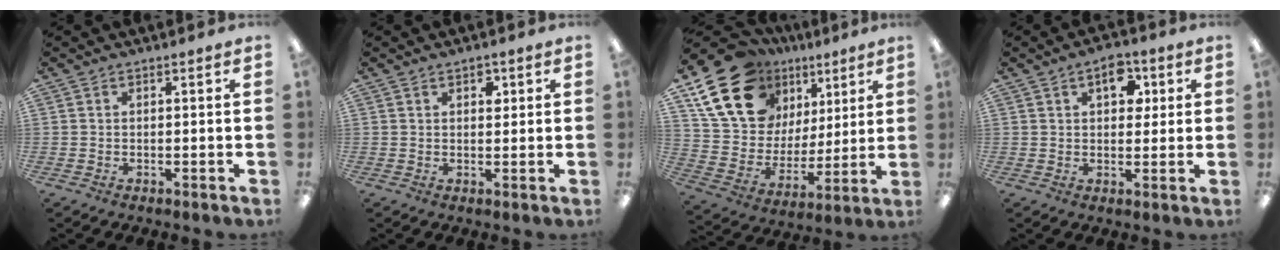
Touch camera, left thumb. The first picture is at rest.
{"total": 2.5, "force": [1.3, 1.5, 1.5], "torque": [-0.008, -0.005, 0.017]}
{"total": 23.1, "force": [12.6, 16.1, 10.6], "torque": [-0.199, -0.052, 0.244]}
{"total": 6.9, "force": [2.8, 4.1, 4.7], "torque": [-0.049, -0.007, 0.042]}